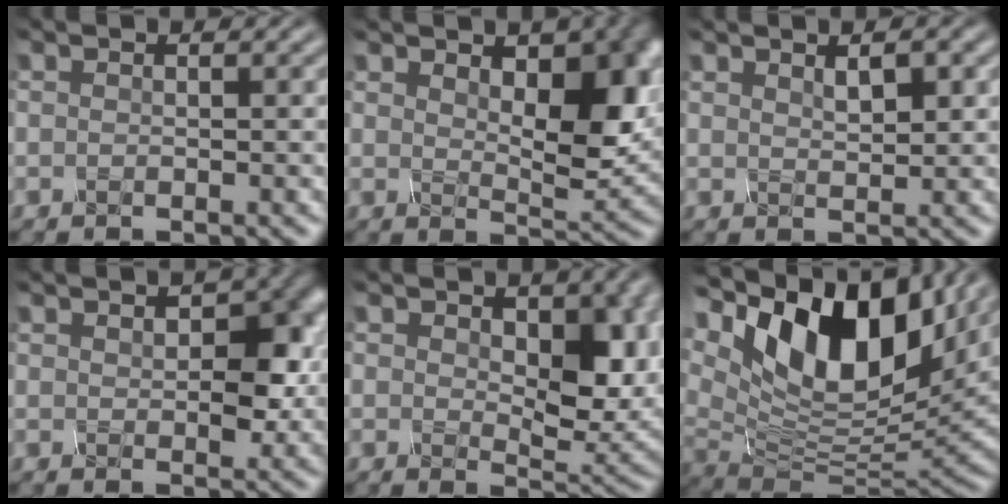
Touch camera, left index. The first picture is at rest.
{"total": 7.9, "force": [2.0, 4.0, 6.5], "torque": [-0.092, -0.009, 0.031]}
{"total": 1.6, "force": [0.8, 0.6, 1.3], "torque": [-0.022, -0.005, 0.017]}
{"total": 5.4, "force": [1.0, 3.2, 4.3], "torque": [-0.064, -0.001, 0.017]}
{"total": 6.9, "force": [1.2, 3.9, 5.5], "torque": [-0.081, -0.013, 0.020]}
{"total": 15.3, "force": [5.8, 7.8, 11.8], "torque": [-0.204, 0.023, 0.094]}